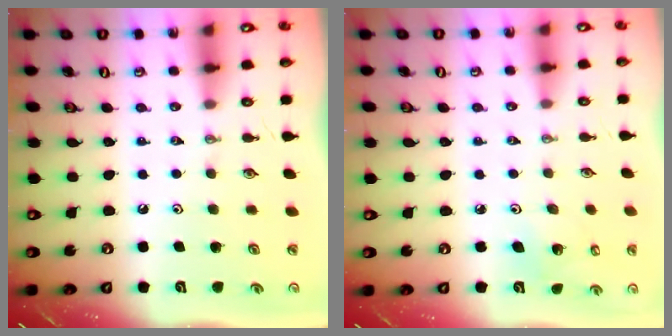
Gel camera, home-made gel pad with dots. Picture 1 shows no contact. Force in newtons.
{"total": 5.8, "press": 5.7, "slide": 1.2}